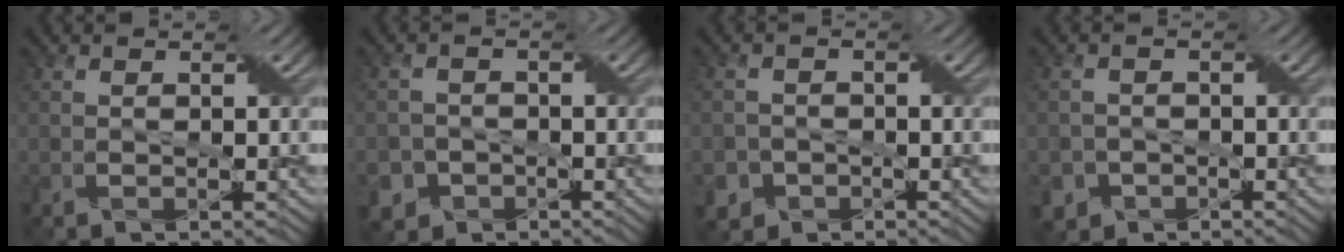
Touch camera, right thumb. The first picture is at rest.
{"total": 4.6, "force": [-2.5, 3.8, 0.8], "torque": [-0.010, -0.002, -0.051]}
{"total": 3.5, "force": [-1.8, 3.0, 0.6], "torque": [-0.003, 0.002, -0.039]}
{"total": 3.5, "force": [-1.9, 2.9, 0.5], "torque": [-0.005, 0.004, -0.036]}